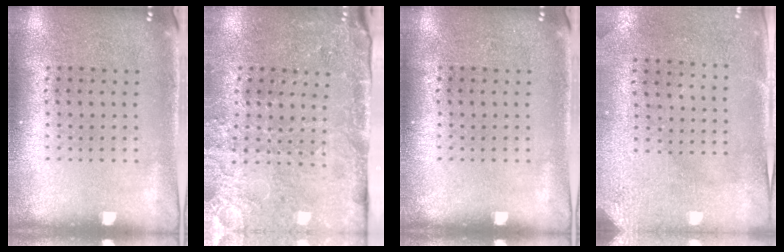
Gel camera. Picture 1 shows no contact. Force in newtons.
{"total": 3.2, "press": 3.2, "slide": 0.5}
{"total": 0.0}
{"total": 3.1, "press": 2.4, "slide": 2.0}